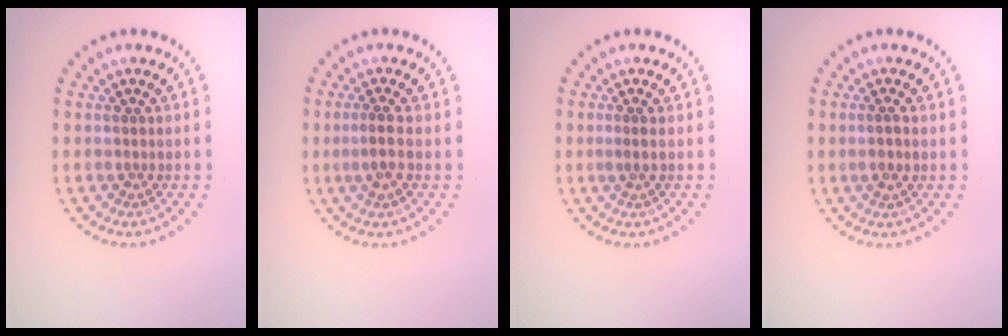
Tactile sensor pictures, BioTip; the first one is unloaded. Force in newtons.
{"total": 1.7, "press": 1.4, "slide": 0.9}
{"total": 0.6, "press": 0.3, "slide": 0.5}
{"total": 0.6, "press": 0.5, "slide": 0.3}